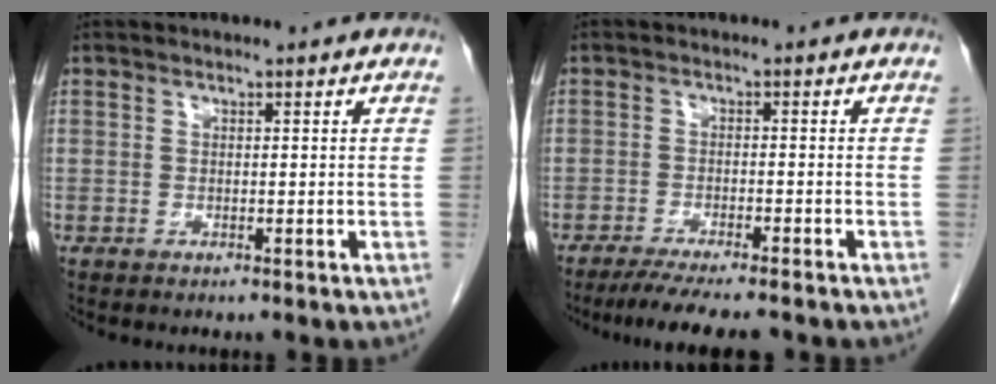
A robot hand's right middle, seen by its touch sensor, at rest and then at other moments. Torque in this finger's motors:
{"motor_torque": [0.95, -0.77, 0.08, 0.07]}